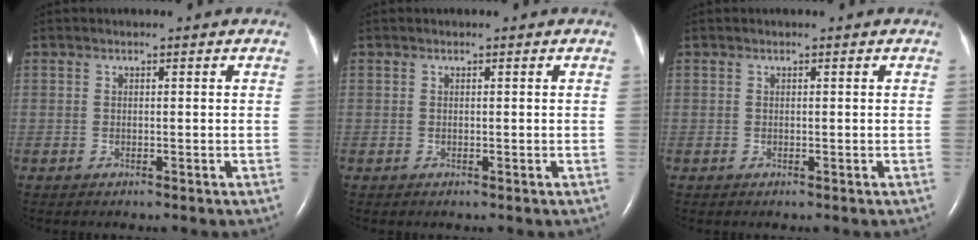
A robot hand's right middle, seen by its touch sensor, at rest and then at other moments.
{"total": 0.0}
{"total": 0.0}